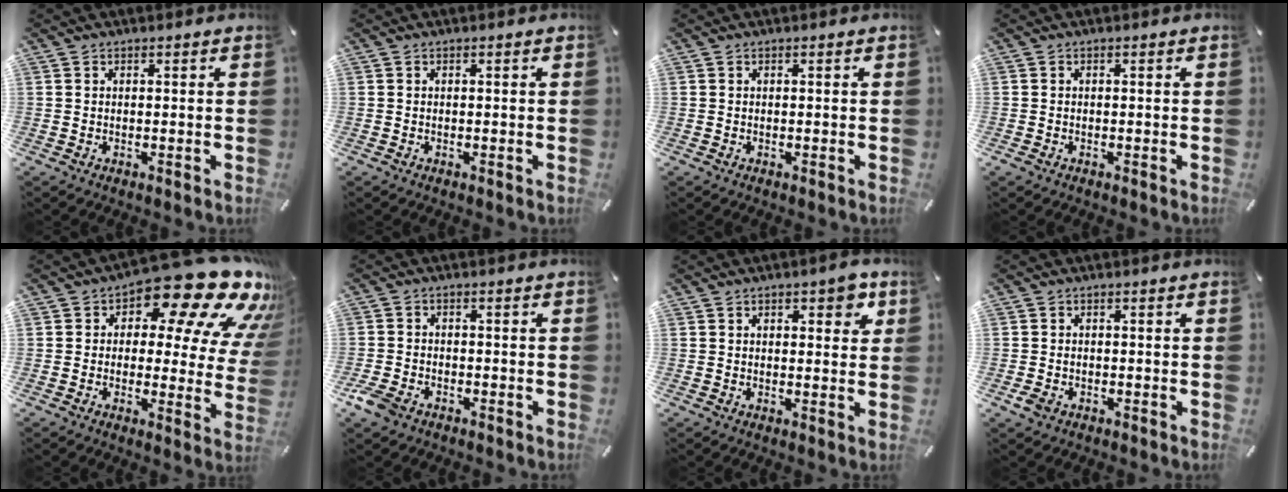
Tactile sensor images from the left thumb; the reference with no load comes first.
{"total": 0.0}
{"total": 0.0}
{"total": 0.5, "force": [-0.4, 0.4, 0.1], "torque": [-0.001, 0.000, -0.008]}
{"total": 19.0, "force": [11.6, 8.1, 12.7], "torque": [-0.174, -0.086, 0.188]}
{"total": 4.2, "force": [-2.8, 2.6, 1.8], "torque": [-0.054, 0.007, -0.058]}
{"total": 4.8, "force": [2.0, 2.4, 3.6], "torque": [-0.043, -0.003, 0.027]}
{"total": 1.7, "force": [-0.7, 1.4, 0.7], "torque": [-0.011, 0.003, -0.012]}